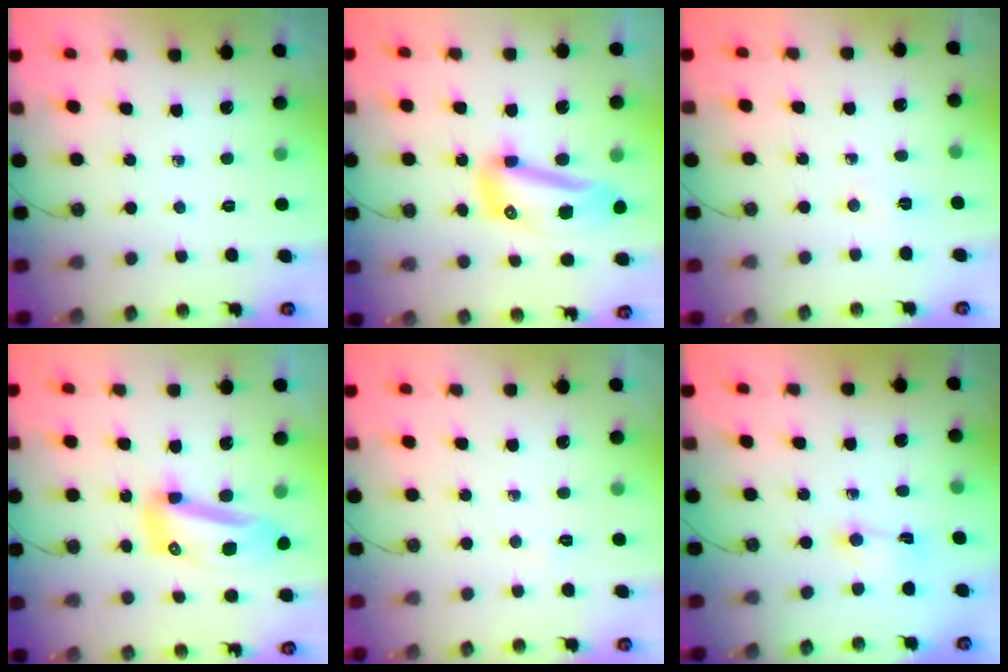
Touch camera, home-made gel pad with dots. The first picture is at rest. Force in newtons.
{"total": 13.6, "press": 13.5, "slide": 1.8}
{"total": 2.9, "press": 1.4, "slide": 2.6}
{"total": 12.2, "press": 12.1, "slide": 1.2}
{"total": 2.1, "press": 1.6, "slide": 1.4}
{"total": 1.3, "press": 1.2, "slide": 0.5}